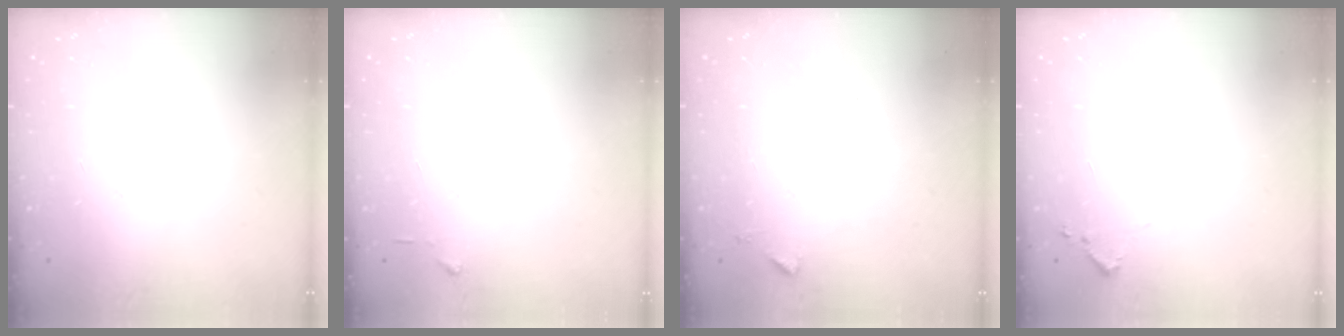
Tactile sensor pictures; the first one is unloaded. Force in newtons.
{"total": 3.0, "press": 2.9, "slide": 0.4}
{"total": 3.2, "press": 3.2, "slide": 0.3}
{"total": 5.7, "press": 5.7, "slide": 0.6}